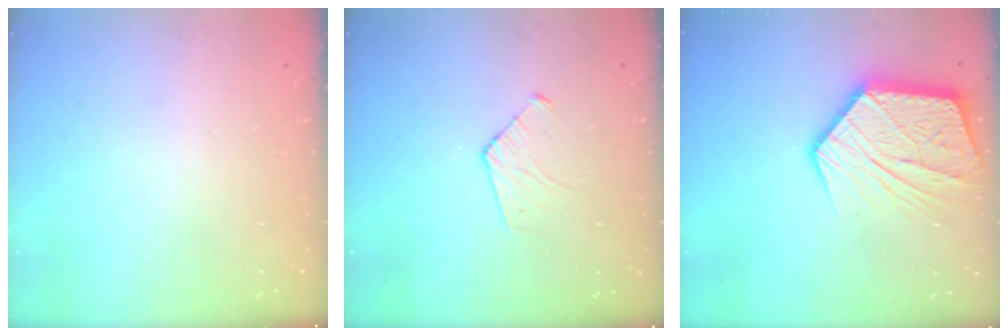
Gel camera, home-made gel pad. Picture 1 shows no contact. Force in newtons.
{"total": 6.2, "press": 6.2, "slide": 0.5}
{"total": 18.8, "press": 18.7, "slide": 1.8}